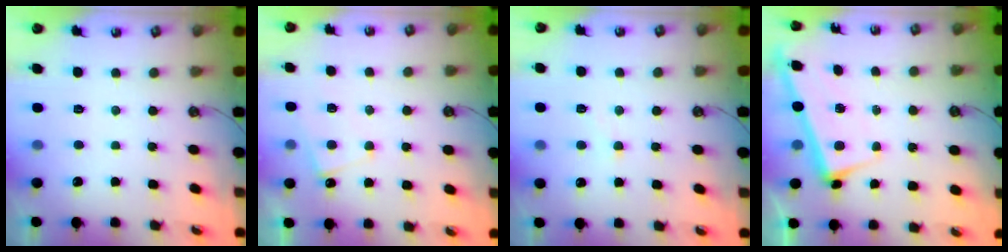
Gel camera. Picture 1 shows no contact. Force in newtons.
{"total": 3.8, "press": 3.8, "slide": 0.5}
{"total": 2.7, "press": 2.7, "slide": 0.5}
{"total": 2.8, "press": 2.7, "slide": 0.4}